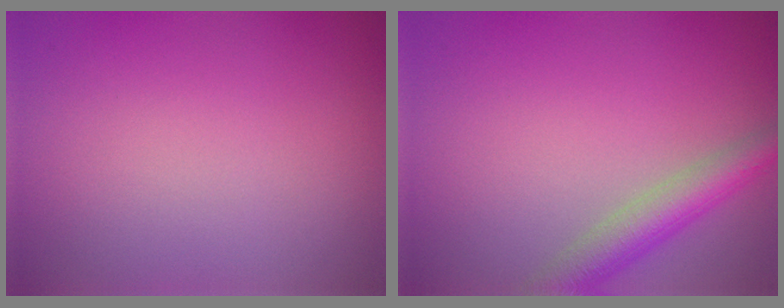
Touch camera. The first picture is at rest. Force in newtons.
{"total": 4.2, "press": 4.2, "slide": 0.1}